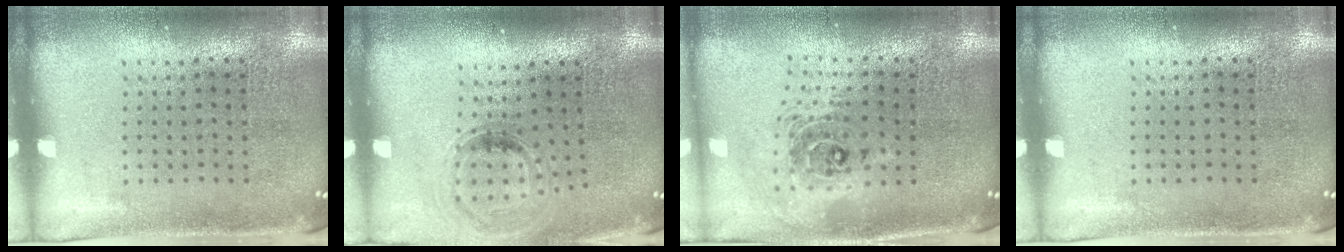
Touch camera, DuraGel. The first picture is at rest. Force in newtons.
{"total": 0.9, "press": 0.9, "slide": 0.2}
{"total": 2.0, "press": 1.6, "slide": 1.3}
{"total": 0.0}